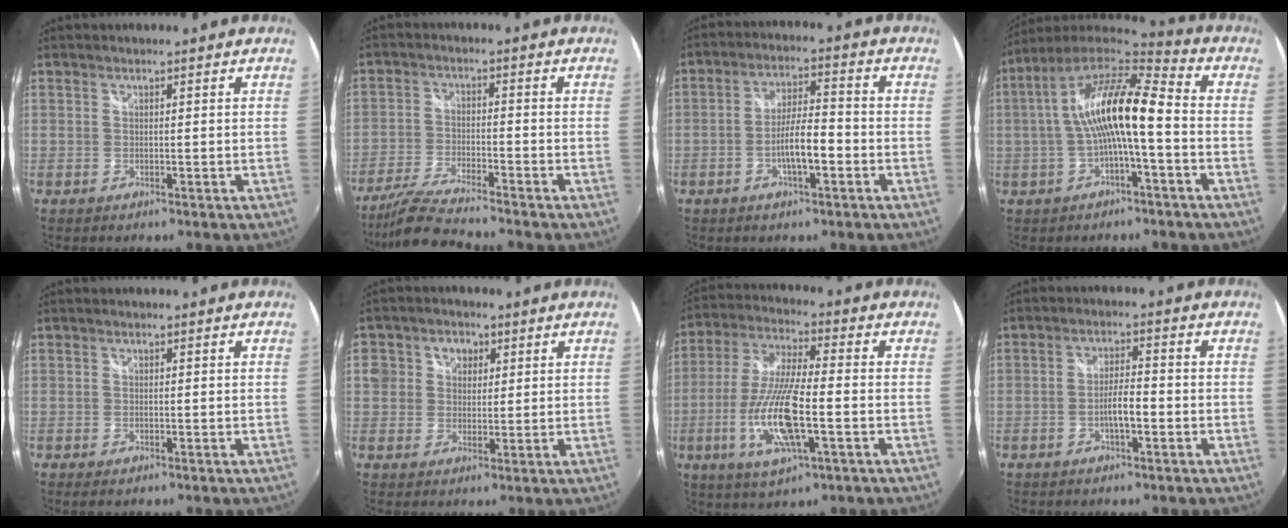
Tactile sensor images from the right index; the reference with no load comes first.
{"total": 8.6, "force": [-7.8, 0.1, 3.6], "torque": [-0.090, -0.011, -0.151]}
{"total": 7.5, "force": [-2.7, 1.6, 6.8], "torque": [-0.123, 0.004, -0.045]}
{"total": 14.5, "force": [-0.9, 3.1, 14.1], "torque": [-0.263, 0.022, -0.021]}
{"total": 0.8, "force": [-0.2, 0.3, 0.7], "torque": [-0.015, -0.001, -0.004]}
{"total": 5.7, "force": [1.1, 5.3, 1.8], "torque": [-0.034, 0.018, 0.015]}
{"total": 15.4, "force": [-4.3, 3.7, 14.3], "torque": [-0.296, -0.015, -0.081]}
{"total": 4.7, "force": [-1.7, 1.0, 4.2], "torque": [-0.079, 0.003, -0.029]}